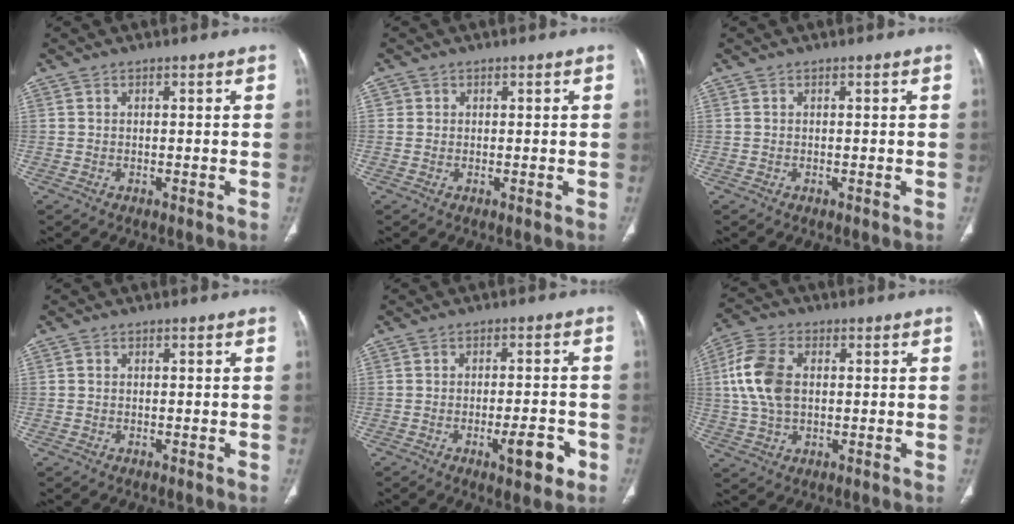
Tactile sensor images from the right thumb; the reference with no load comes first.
{"total": 1.0, "force": [0.2, 0.9, 0.0], "torque": [0.007, 0.003, 0.001]}
{"total": 0.0}
{"total": 0.0}
{"total": 6.6, "force": [-2.9, 2.1, 5.6], "torque": [-0.070, 0.009, -0.037]}
{"total": 10.8, "force": [1.4, 6.9, 8.2], "torque": [-0.175, 0.012, 0.025]}